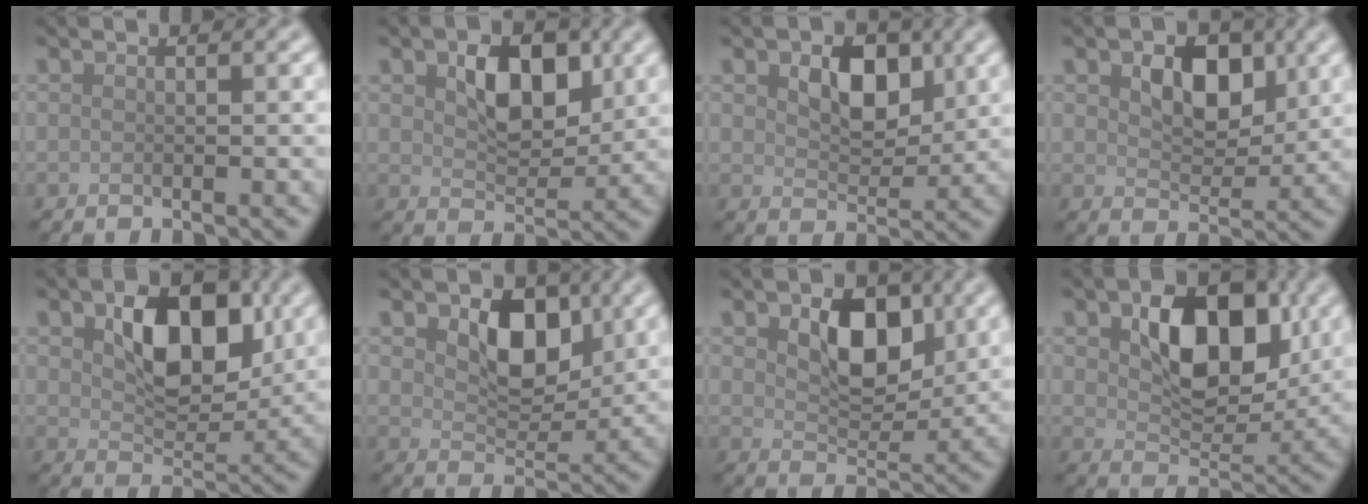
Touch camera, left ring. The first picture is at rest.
{"total": 5.3, "force": [1.6, 3.2, 3.9], "torque": [-0.065, -0.001, 0.024]}
{"total": 4.8, "force": [1.5, 3.1, 3.4], "torque": [-0.060, -0.003, 0.019]}
{"total": 4.9, "force": [1.5, 3.1, 3.4], "torque": [-0.059, -0.003, 0.019]}
{"total": 7.2, "force": [2.1, 4.3, 5.5], "torque": [-0.083, -0.003, 0.034]}
{"total": 5.1, "force": [1.8, 3.2, 3.5], "torque": [-0.062, -0.006, 0.025]}
{"total": 5.5, "force": [1.7, 3.4, 4.0], "torque": [-0.068, -0.004, 0.024]}
{"total": 8.0, "force": [2.2, 4.9, 6.0], "torque": [-0.092, -0.004, 0.038]}